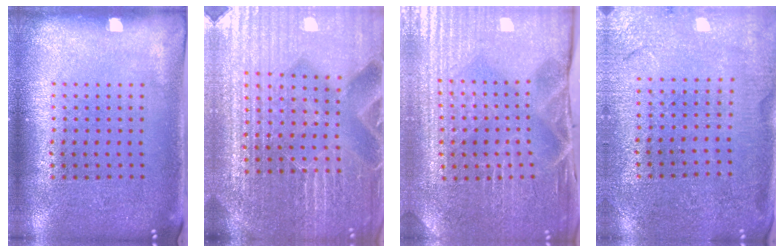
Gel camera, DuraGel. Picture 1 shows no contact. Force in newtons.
{"total": 5.8, "press": 5.3, "slide": 2.3}
{"total": 4.0, "press": 3.9, "slide": 0.6}
{"total": 0.5, "press": 0.5, "slide": 0.2}